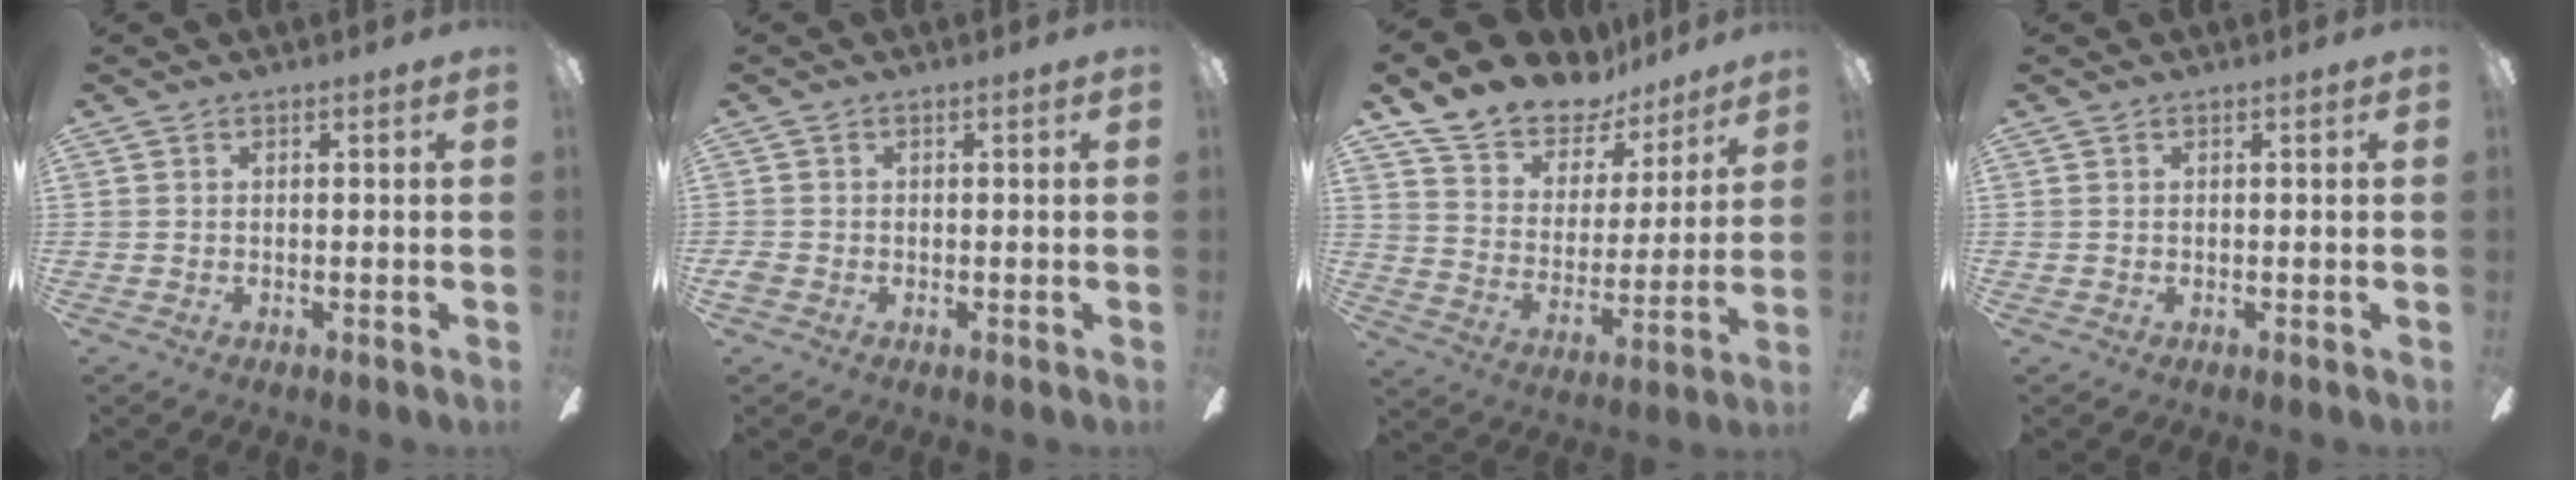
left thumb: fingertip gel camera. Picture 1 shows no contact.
{"total": 1.3, "force": [-0.6, 0.9, 0.8], "torque": [-0.013, 0.003, -0.010]}
{"total": 14.2, "force": [12.8, 5.5, 3.0], "torque": [-0.072, -0.102, 0.232]}
{"total": 0.0}